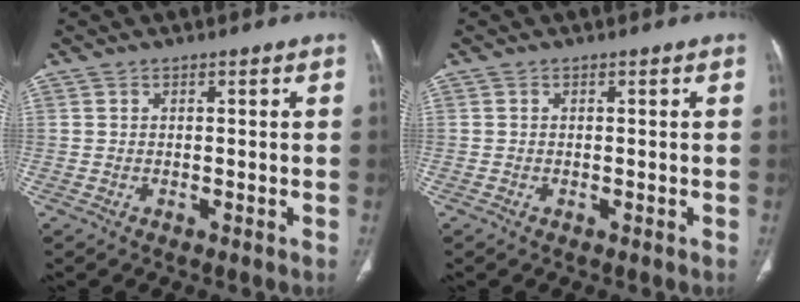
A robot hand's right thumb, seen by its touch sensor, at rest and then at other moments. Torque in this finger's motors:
{"motor_torque": [-0.35, 0.71, -0.29, 0.13, -0.04]}